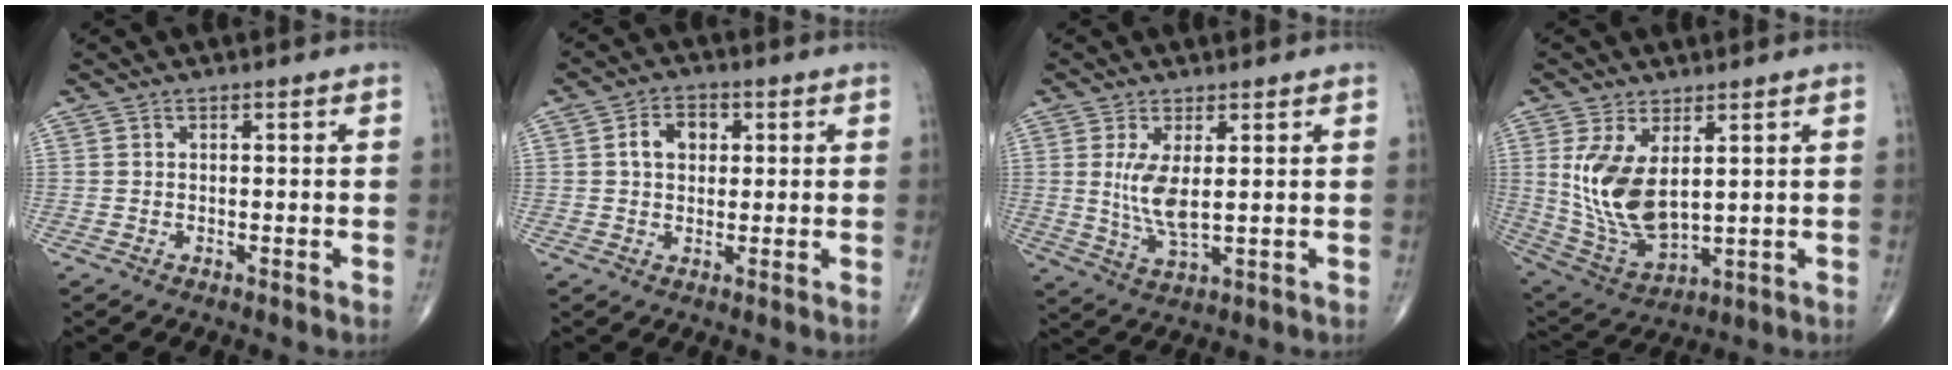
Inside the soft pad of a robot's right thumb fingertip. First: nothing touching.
{"total": 5.3, "force": [1.1, 3.9, 3.4], "torque": [-0.043, 0.011, 0.015]}
{"total": 7.0, "force": [1.1, 2.4, 6.5], "torque": [-0.132, -0.023, 0.029]}
{"total": 13.1, "force": [2.8, 6.7, 11.0], "torque": [-0.209, -0.022, 0.076]}